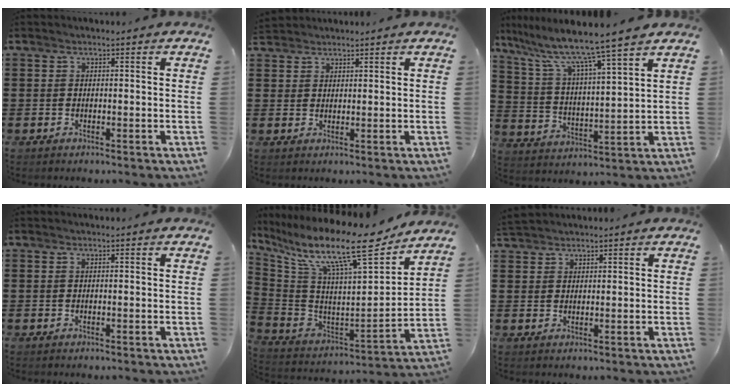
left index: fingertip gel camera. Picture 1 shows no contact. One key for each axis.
{"total": 1.9, "fx": 1.8, "fy": 0.8, "fz": -0.1, "tx": -0.004, "ty": 0.004, "tz": 0.036}
{"total": 8.3, "fx": 7.2, "fy": -0.7, "fz": 4.2, "tx": -0.111, "ty": -0.050, "tz": 0.115}
{"total": 0.0}
{"total": 15.0, "fx": 11.1, "fy": 1.5, "fz": 9.9, "tx": -0.205, "ty": -0.075, "tz": 0.176}
{"total": 2.0, "fx": 2.0, "fy": 0.5, "fz": 0.1, "tx": -0.008, "ty": 0.002, "tz": 0.040}